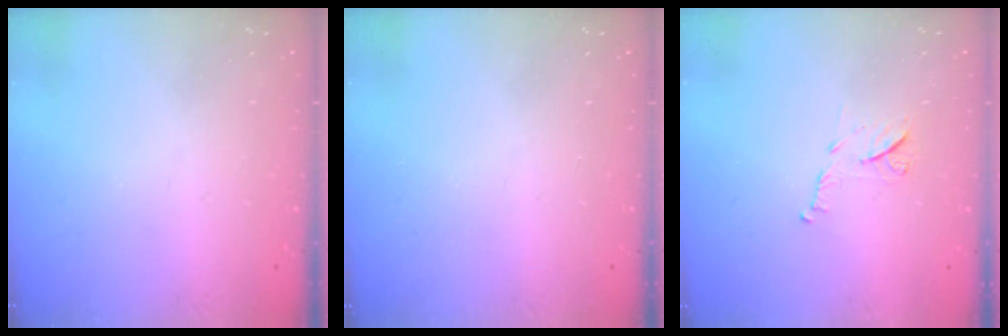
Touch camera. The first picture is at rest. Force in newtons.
{"total": 0.0}
{"total": 7.5, "press": 7.4, "slide": 0.3}